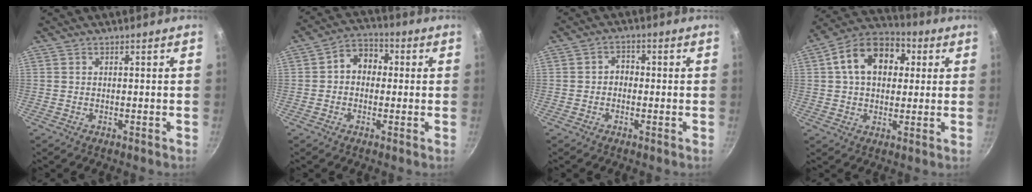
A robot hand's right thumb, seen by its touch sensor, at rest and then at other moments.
{"total": 7.0, "force": [0.6, 5.6, 4.2], "torque": [-0.025, 0.018, -0.007]}
{"total": 2.7, "force": [-0.4, 2.2, 1.5], "torque": [-0.008, 0.011, -0.012]}
{"total": 15.1, "force": [3.7, 10.6, 10.1], "torque": [-0.137, 0.021, 0.041]}